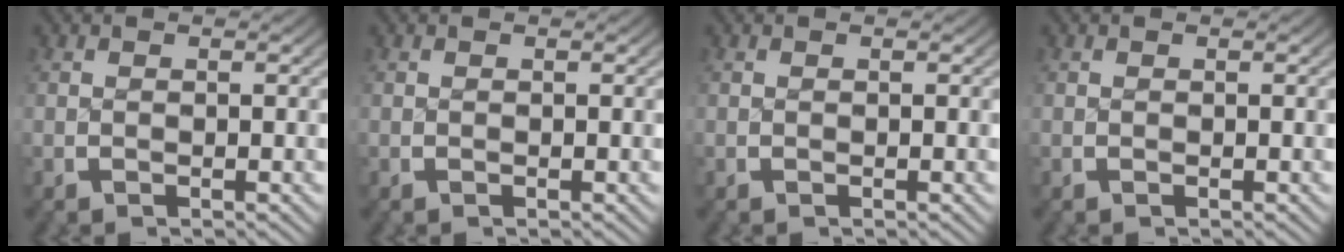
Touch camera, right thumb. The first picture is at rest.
{"total": 0.0}
{"total": 0.0}
{"total": 0.0}